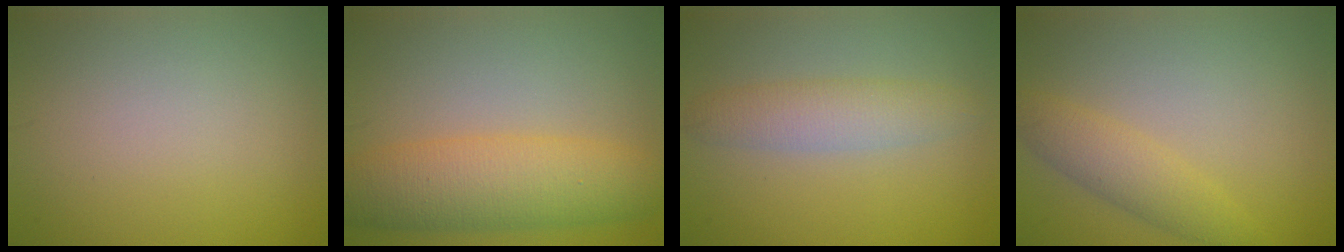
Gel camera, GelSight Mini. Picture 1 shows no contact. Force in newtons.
{"total": 7.0, "press": 7.0, "slide": 0.1}
{"total": 3.2, "press": 3.2, "slide": 0.2}
{"total": 3.0, "press": 3.0, "slide": 0.1}